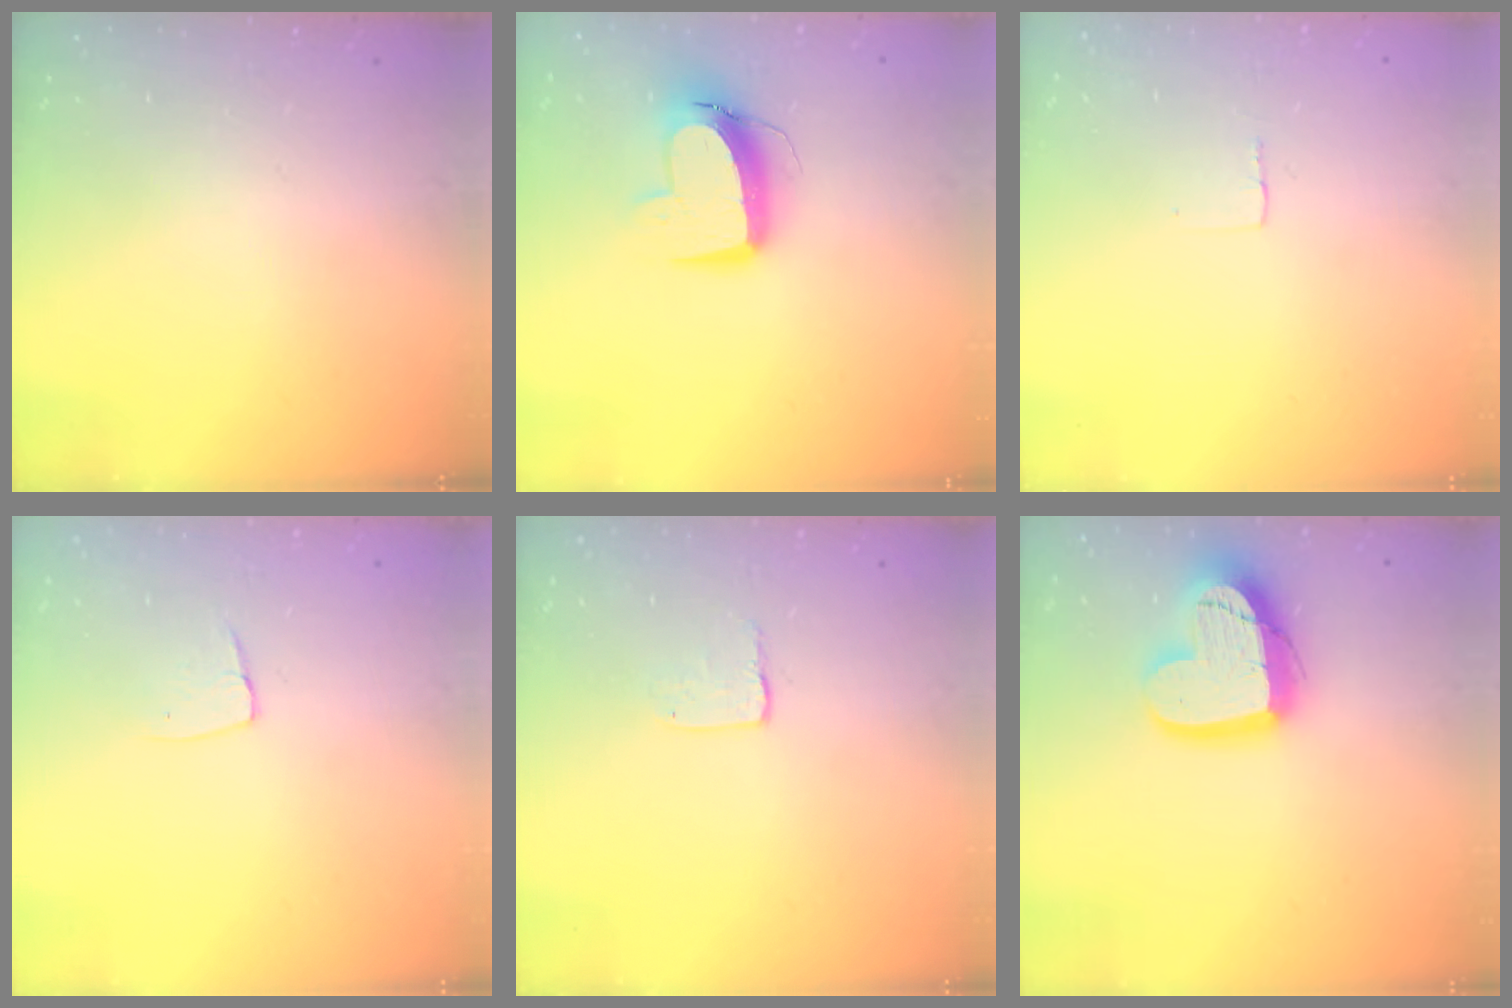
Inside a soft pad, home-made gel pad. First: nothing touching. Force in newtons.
{"total": 11.7, "press": 11.6, "slide": 1.2}
{"total": 2.4, "press": 2.4, "slide": 0.1}
{"total": 4.8, "press": 4.8, "slide": 0.3}
{"total": 3.2, "press": 3.2, "slide": 0.2}
{"total": 16.4, "press": 16.3, "slide": 1.4}